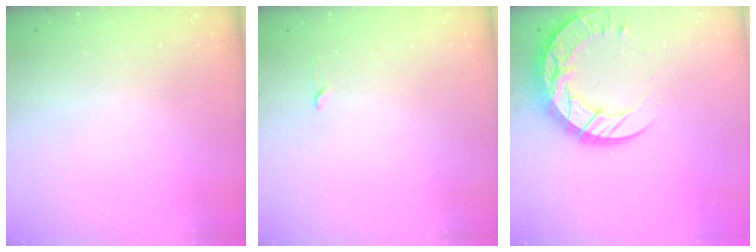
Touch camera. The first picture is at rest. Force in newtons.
{"total": 2.3, "press": 2.2, "slide": 0.3}
{"total": 18.6, "press": 18.5, "slide": 1.6}